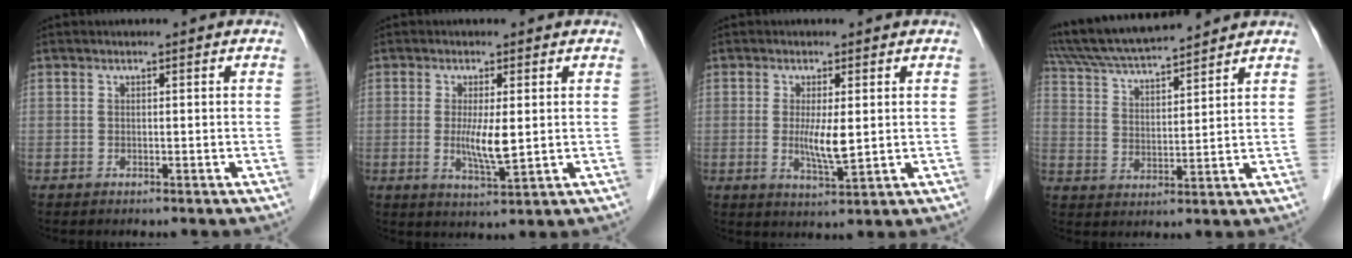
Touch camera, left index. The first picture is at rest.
{"total": 4.9, "force": [0.1, 0.7, 4.8], "torque": [-0.092, -0.012, 0.004]}
{"total": 4.5, "force": [0.2, 0.7, 4.5], "torque": [-0.084, -0.012, 0.005]}
{"total": 14.8, "force": [13.6, 1.4, 5.7], "torque": [-0.113, 0.026, 0.243]}